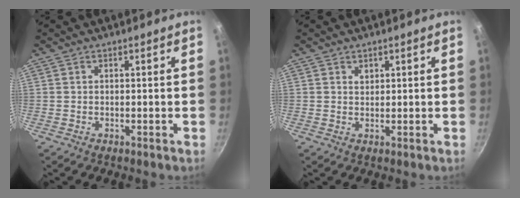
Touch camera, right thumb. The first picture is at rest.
{"total": 1.2, "force": [0.7, 0.9, 0.4], "torque": [-0.001, -0.003, 0.011]}